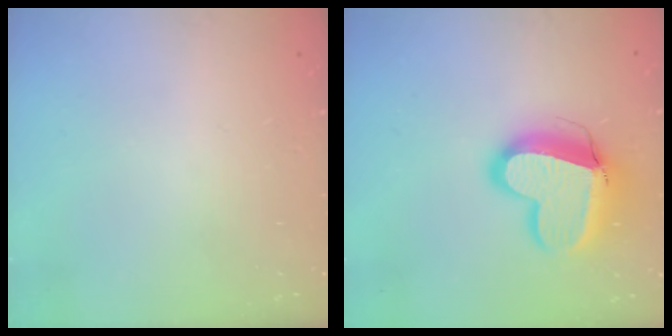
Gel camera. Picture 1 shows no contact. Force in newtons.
{"total": 16.2, "press": 16.0, "slide": 2.1}